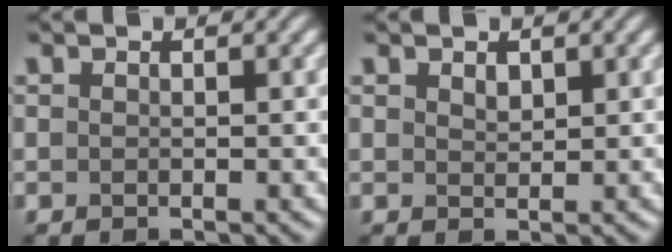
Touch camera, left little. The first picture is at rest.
{"total": 1.0, "force": [0.7, 0.5, 0.5], "torque": [-0.011, 0.000, 0.014]}